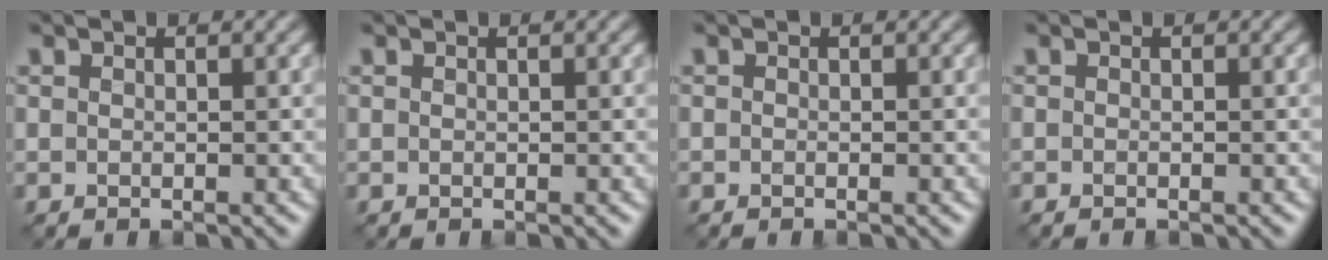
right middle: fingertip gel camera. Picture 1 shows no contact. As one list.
[{"total": 0.0}, {"total": 0.0}, {"total": 0.0}]